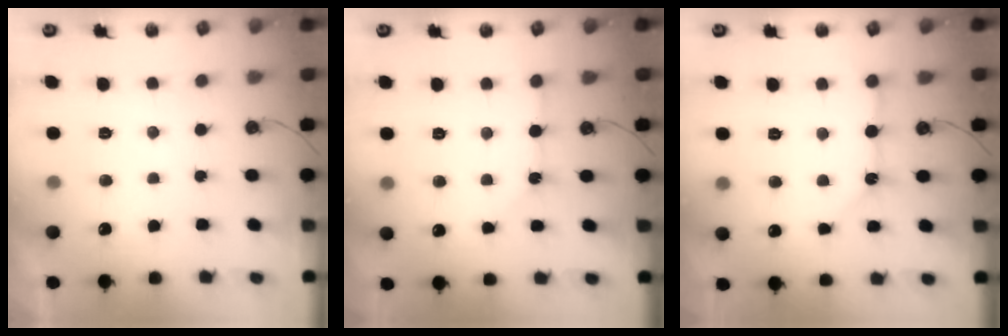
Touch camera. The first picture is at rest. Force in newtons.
{"total": 2.6, "press": 2.5, "slide": 0.4}
{"total": 8.7, "press": 8.7, "slide": 0.8}